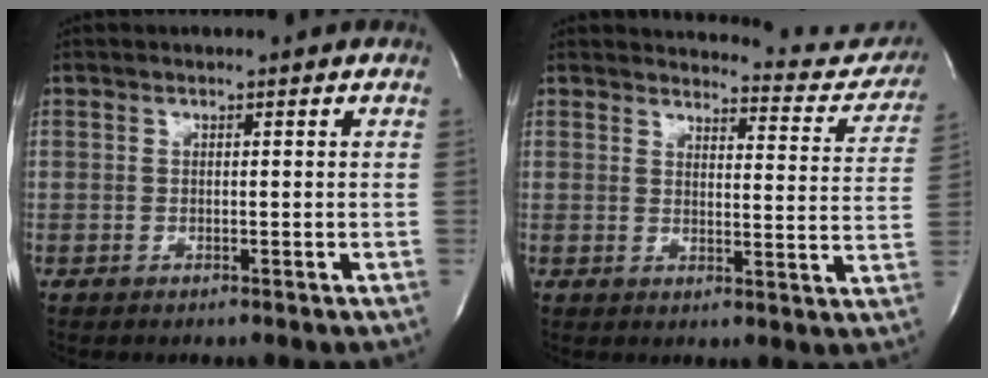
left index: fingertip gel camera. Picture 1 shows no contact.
{"total": 13.3, "force": [13.0, 2.5, 1.0], "torque": [0.019, -0.067, 0.123]}